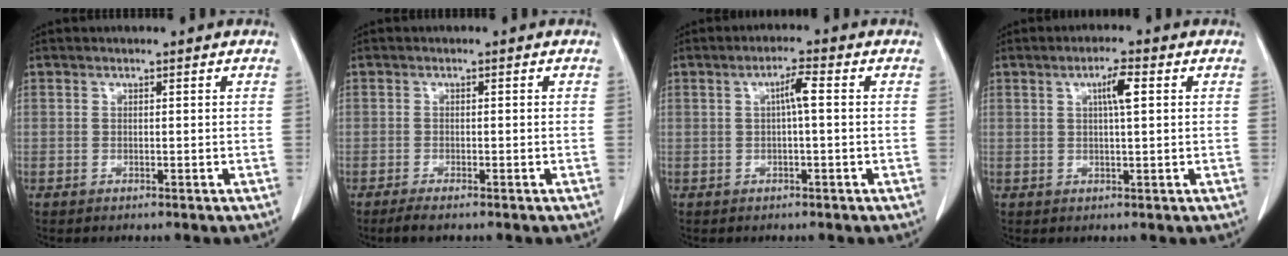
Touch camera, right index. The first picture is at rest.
{"total": 2.1, "force": [-1.6, 0.2, 1.3], "torque": [-0.028, -0.006, -0.028]}
{"total": 2.9, "force": [0.4, 0.3, 2.9], "torque": [-0.050, 0.005, 0.006]}
{"total": 3.6, "force": [1.1, 0.3, 3.4], "torque": [-0.059, 0.003, 0.016]}